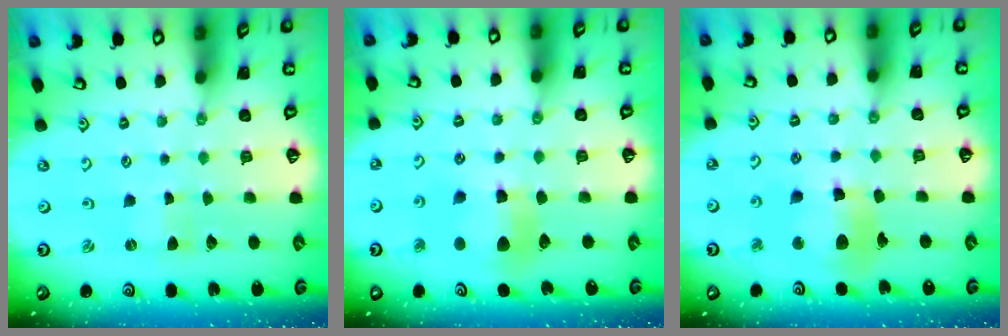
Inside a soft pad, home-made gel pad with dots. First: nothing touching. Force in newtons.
{"total": 9.5, "press": 9.3, "slide": 1.7}
{"total": 12.7, "press": 12.7, "slide": 1.4}